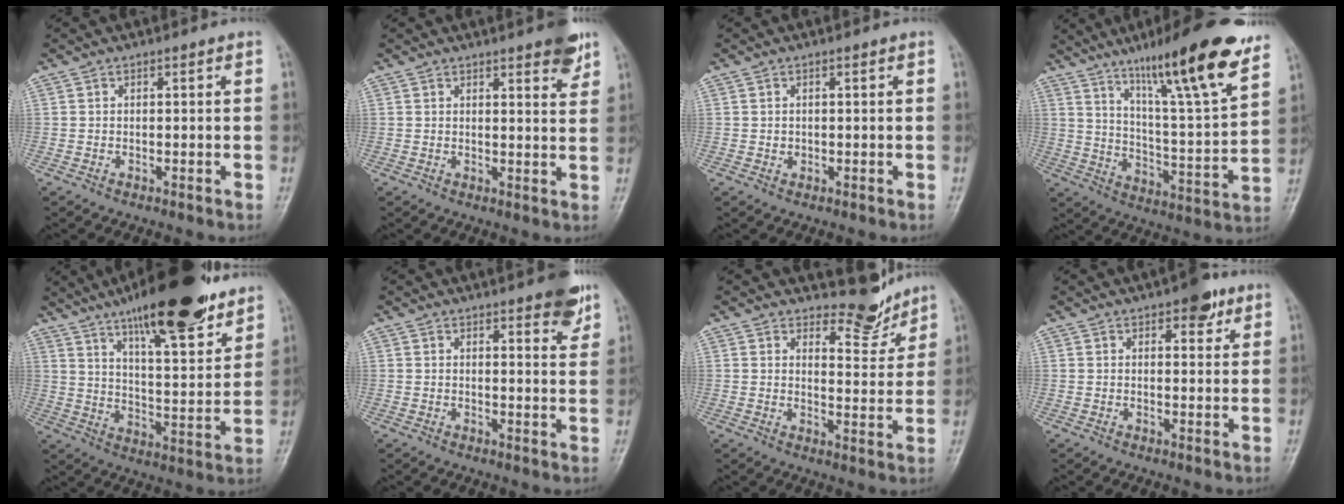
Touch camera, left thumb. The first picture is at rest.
{"total": 5.9, "force": [4.1, 1.4, 4.0], "torque": [-0.035, -0.020, 0.049]}
{"total": 0.9, "force": [0.2, 0.8, 0.4], "torque": [0.000, 0.000, 0.004]}
{"total": 21.9, "force": [14.4, 2.8, 16.3], "torque": [-0.228, -0.060, 0.230]}
{"total": 22.1, "force": [15.5, 5.6, 14.7], "torque": [-0.196, -0.065, 0.245]}
{"total": 7.0, "force": [4.8, 1.8, 4.7], "torque": [-0.039, -0.025, 0.057]}
{"total": 6.5, "force": [6.0, 2.3, 1.0], "torque": [0.009, -0.060, 0.088]}
{"total": 5.5, "force": [3.2, 2.4, 3.7], "torque": [-0.027, -0.011, 0.038]}